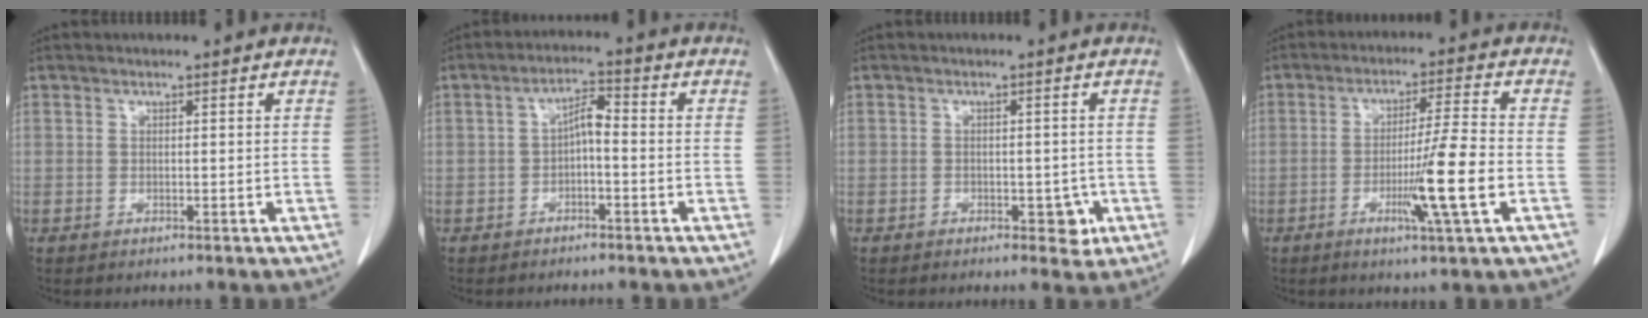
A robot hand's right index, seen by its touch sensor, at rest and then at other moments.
{"total": 3.7, "force": [-0.6, 1.2, 3.5], "torque": [-0.061, 0.015, -0.011]}
{"total": 3.2, "force": [-1.4, 2.0, 2.1], "torque": [-0.015, 0.005, -0.015]}
{"total": 9.7, "force": [-2.8, -1.0, 9.2], "torque": [-0.161, -0.014, -0.050]}